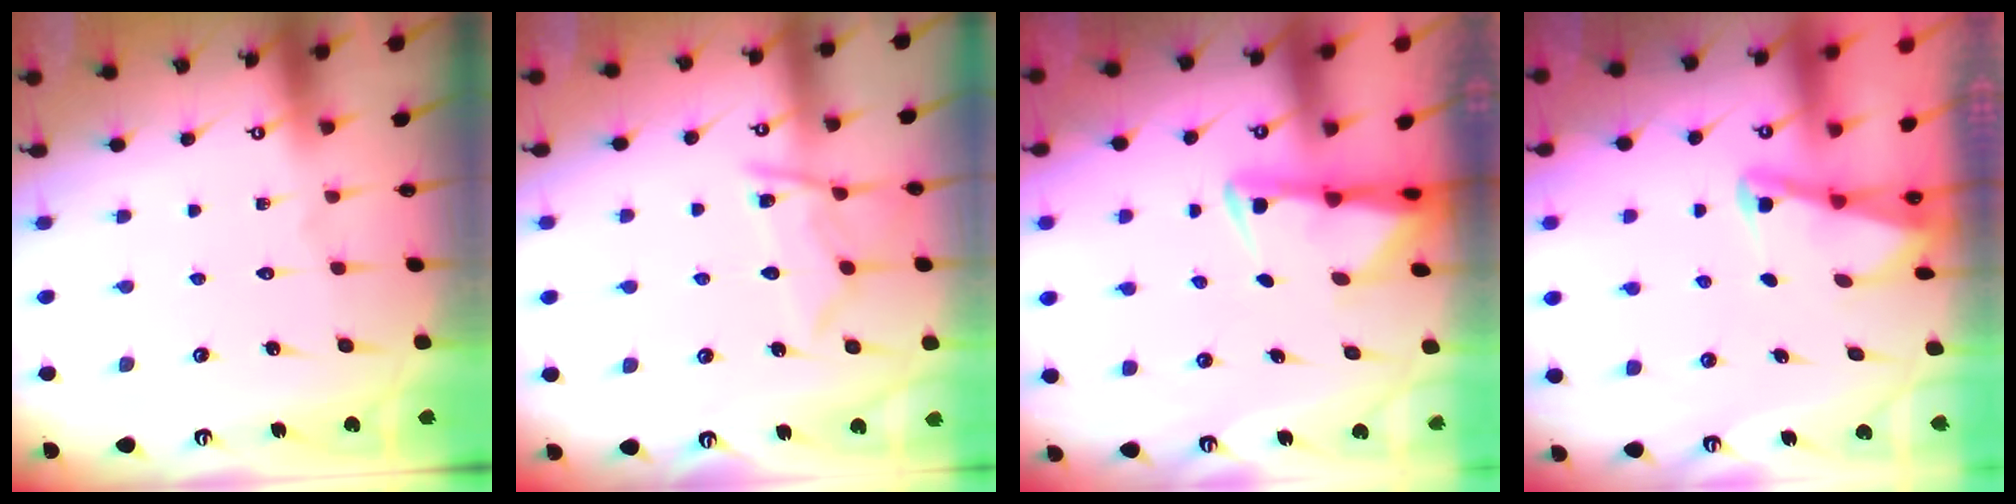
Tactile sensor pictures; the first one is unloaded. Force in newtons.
{"total": 10.9, "press": 10.8, "slide": 1.0}
{"total": 2.8, "press": 2.7, "slide": 0.6}
{"total": 2.2, "press": 2.1, "slide": 0.3}